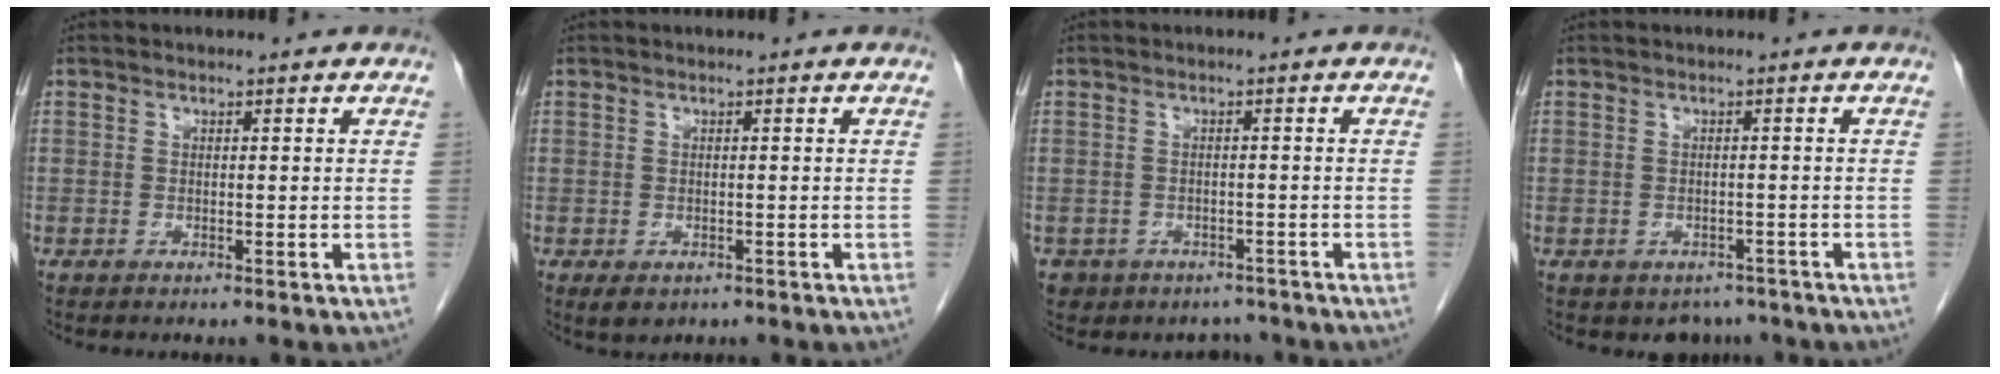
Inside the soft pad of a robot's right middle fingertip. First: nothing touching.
{"total": 2.4, "force": [-1.5, 1.2, 1.5], "torque": [-0.025, -0.004, -0.017]}
{"total": 6.5, "force": [-4.7, 4.4, 0.7], "torque": [-0.006, 0.016, -0.057]}
{"total": 3.3, "force": [-2.6, 2.1, 0.4], "torque": [0.001, 0.005, -0.031]}